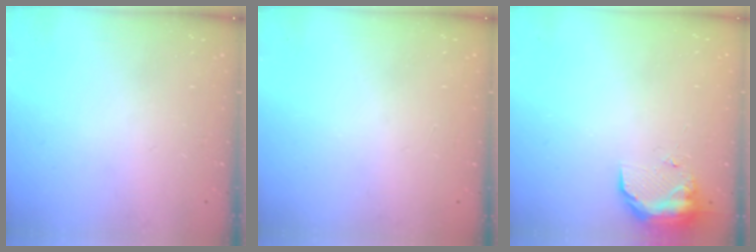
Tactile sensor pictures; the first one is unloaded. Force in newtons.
{"total": 1.0, "press": 0.0, "slide": 1.0}
{"total": 9.9, "press": 9.4, "slide": 3.1}